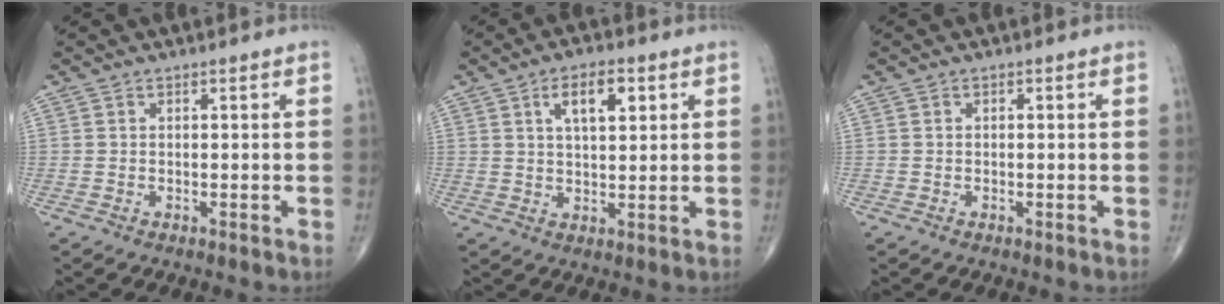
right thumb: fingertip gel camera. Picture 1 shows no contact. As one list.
[{"total": 7.2, "force": [2.9, 3.2, 5.7], "torque": [-0.078, -0.008, 0.047]}, {"total": 0.0}]